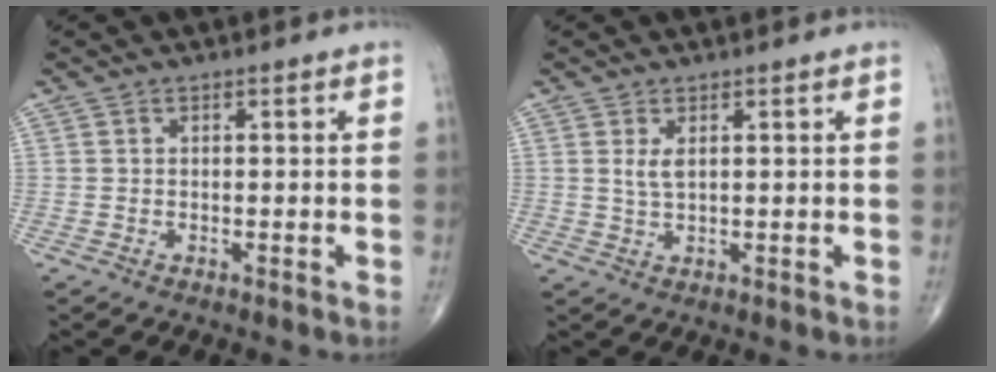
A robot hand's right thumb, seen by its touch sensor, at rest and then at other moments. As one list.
[{"total": 2.3, "force": [0.8, 0.9, 1.9], "torque": [-0.041, -0.005, 0.021]}]